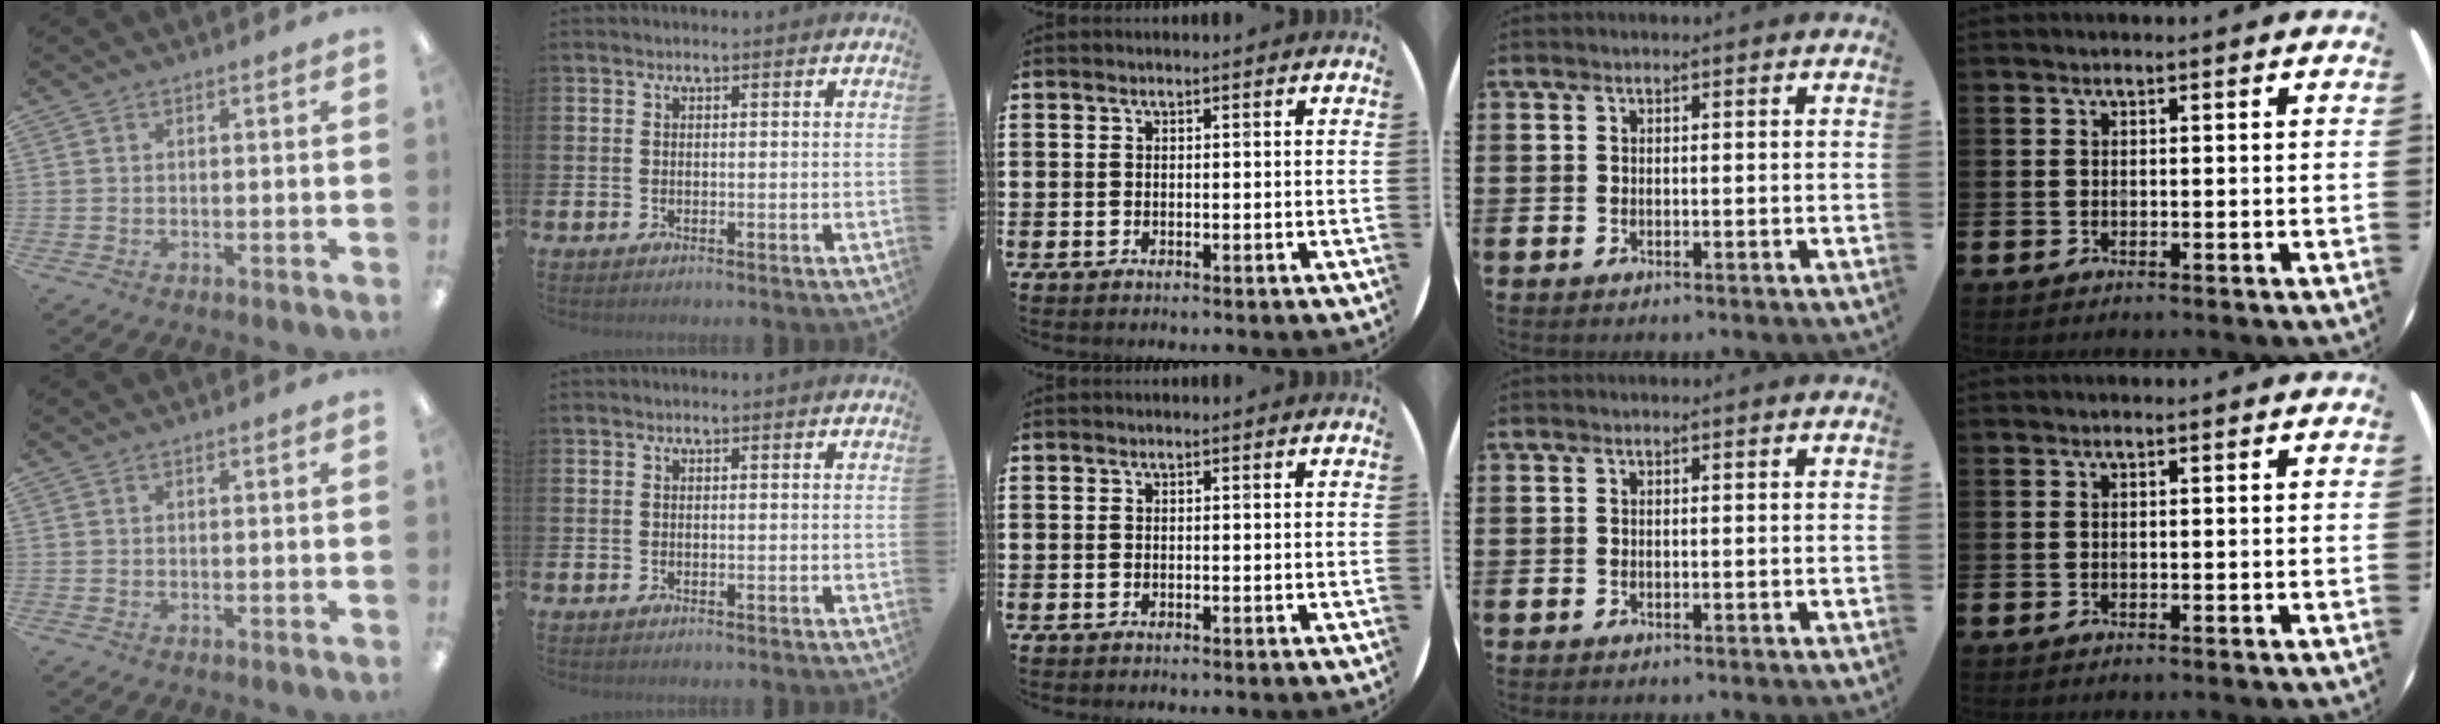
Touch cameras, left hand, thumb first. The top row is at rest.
{}